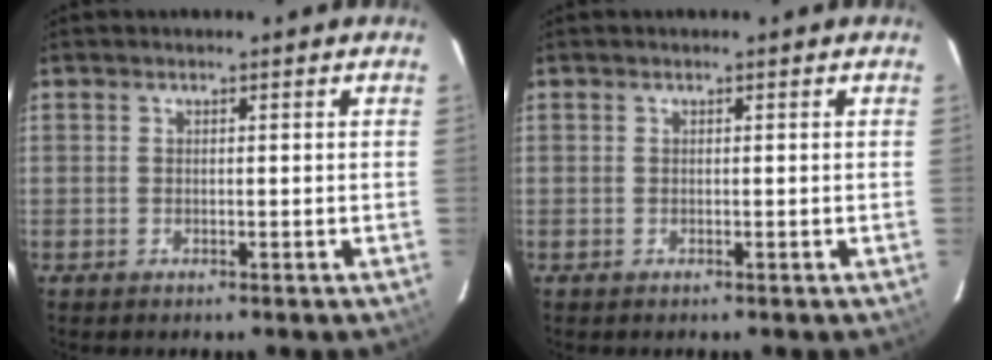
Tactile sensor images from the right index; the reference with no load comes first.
{"total": 0.0}